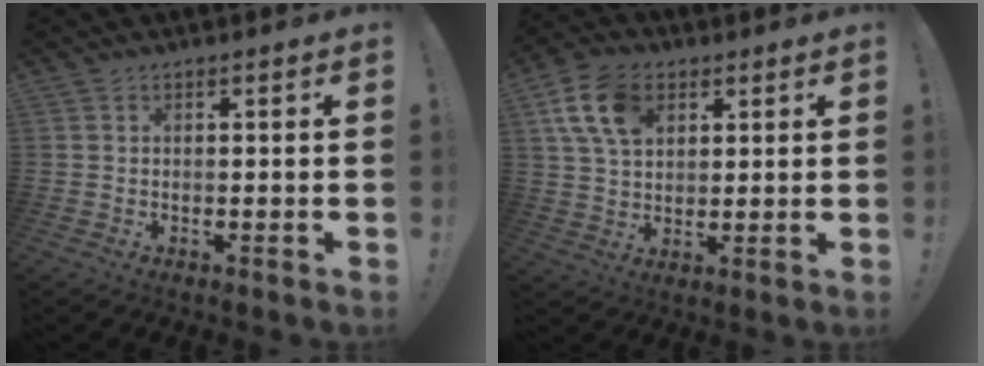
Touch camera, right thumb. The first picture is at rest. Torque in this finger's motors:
{"motor_torque": [0.34, 1.46, 0.09, 0.23, 0.42]}